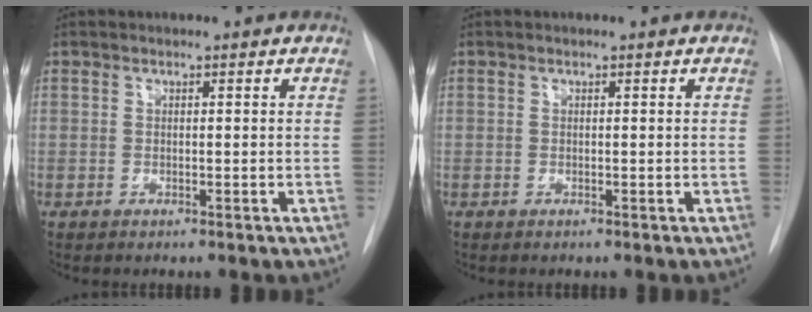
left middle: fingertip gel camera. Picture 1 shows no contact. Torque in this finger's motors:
{"motor_torque": [-0.01, 0.00, 0.00, 0.00]}